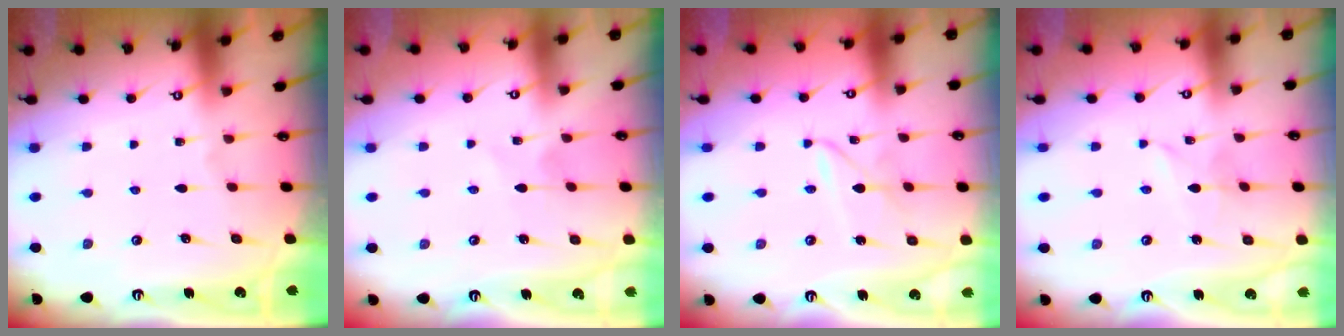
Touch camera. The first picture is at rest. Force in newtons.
{"total": 2.1, "press": 2.1, "slide": 0.1}
{"total": 2.3, "press": 2.3, "slide": 0.2}
{"total": 1.5, "press": 1.4, "slide": 0.2}